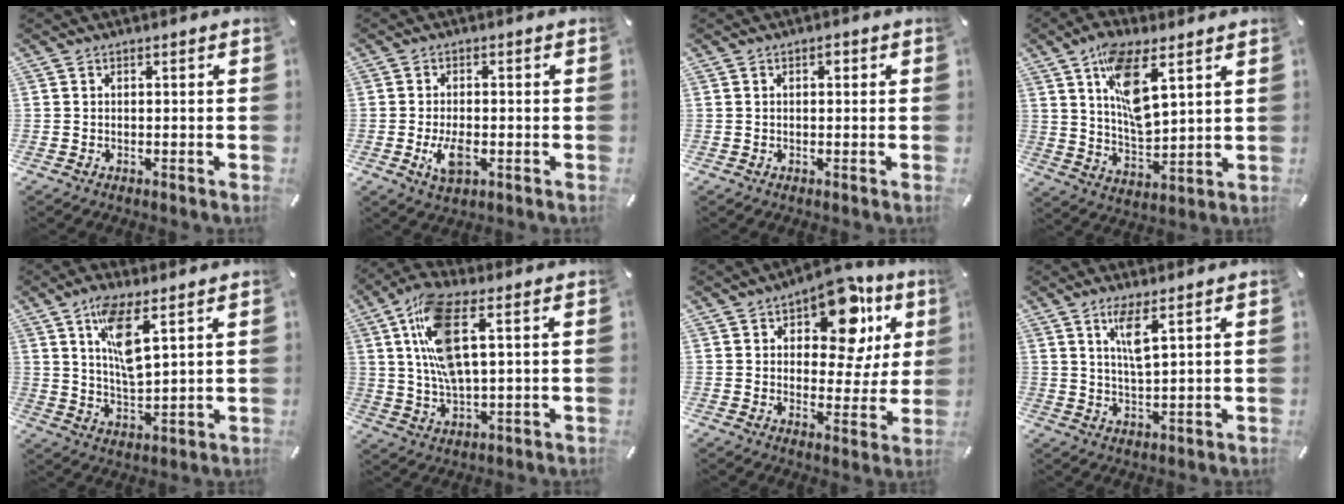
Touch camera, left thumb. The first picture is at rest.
{"total": 5.6, "force": [-1.4, 2.8, 4.6], "torque": [-0.103, -0.001, -0.026]}
{"total": 1.3, "force": [0.3, 0.8, 1.1], "torque": [-0.022, 0.005, 0.003]}
{"total": 13.3, "force": [6.8, 5.7, 10.0], "torque": [-0.181, -0.021, 0.118]}
{"total": 10.7, "force": [5.7, 3.5, 8.3], "torque": [-0.158, -0.013, 0.100]}
{"total": 14.1, "force": [4.4, 5.5, 12.2], "torque": [-0.266, -0.006, 0.076]}
{"total": 16.1, "force": [8.7, 8.7, 10.3], "torque": [-0.129, -0.049, 0.143]}
{"total": 6.4, "force": [3.3, 1.3, 5.3], "torque": [-0.106, -0.005, 0.053]}